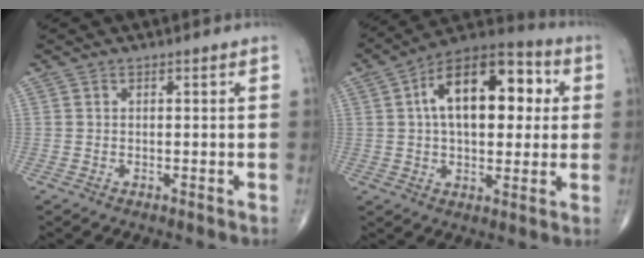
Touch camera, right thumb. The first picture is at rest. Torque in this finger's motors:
{"motor_torque": [1.04, 3.96, 1.76, 0.39, 0.17]}